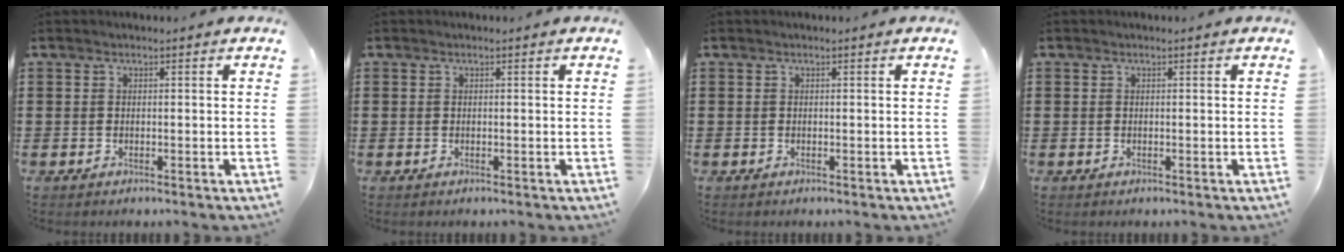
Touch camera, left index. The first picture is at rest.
{"total": 0.0}
{"total": 0.0}
{"total": 0.0}